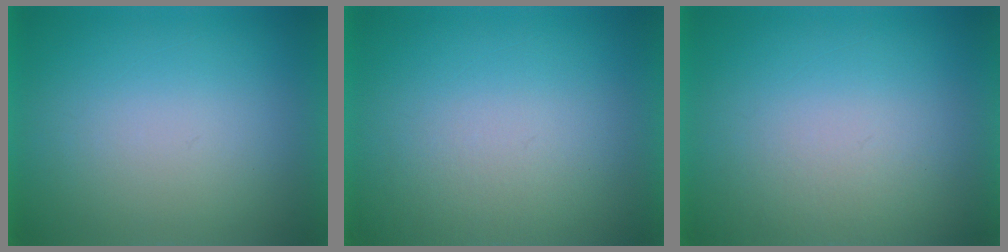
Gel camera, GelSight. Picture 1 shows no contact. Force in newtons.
{"total": 1.8}
{"total": 2.0}